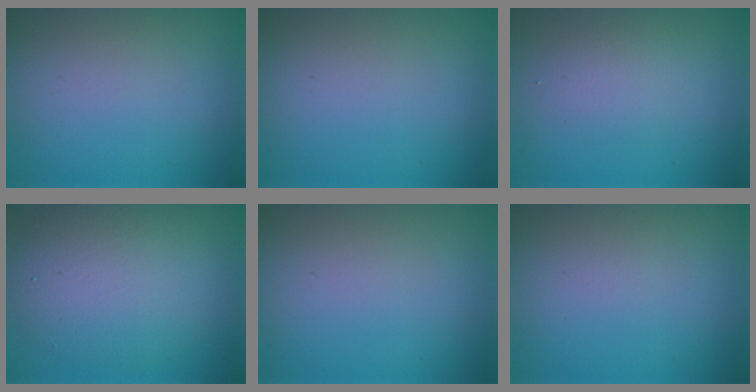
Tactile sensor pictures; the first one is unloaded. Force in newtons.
{"total": 0.0}
{"total": 2.1, "press": 2.1, "slide": 0.0}
{"total": 7.1, "press": 7.0, "slide": 0.6}
{"total": 0.0}
{"total": 0.0}